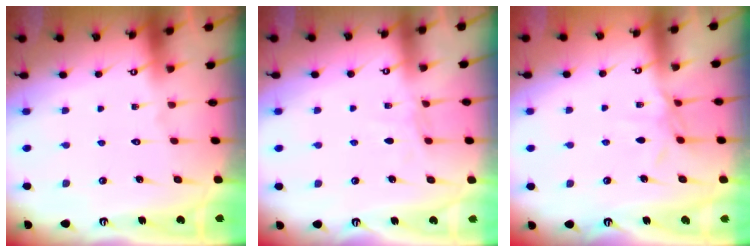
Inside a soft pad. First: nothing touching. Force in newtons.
{"total": 3.9, "press": 3.9, "slide": 0.5}
{"total": 5.9, "press": 5.8, "slide": 0.7}